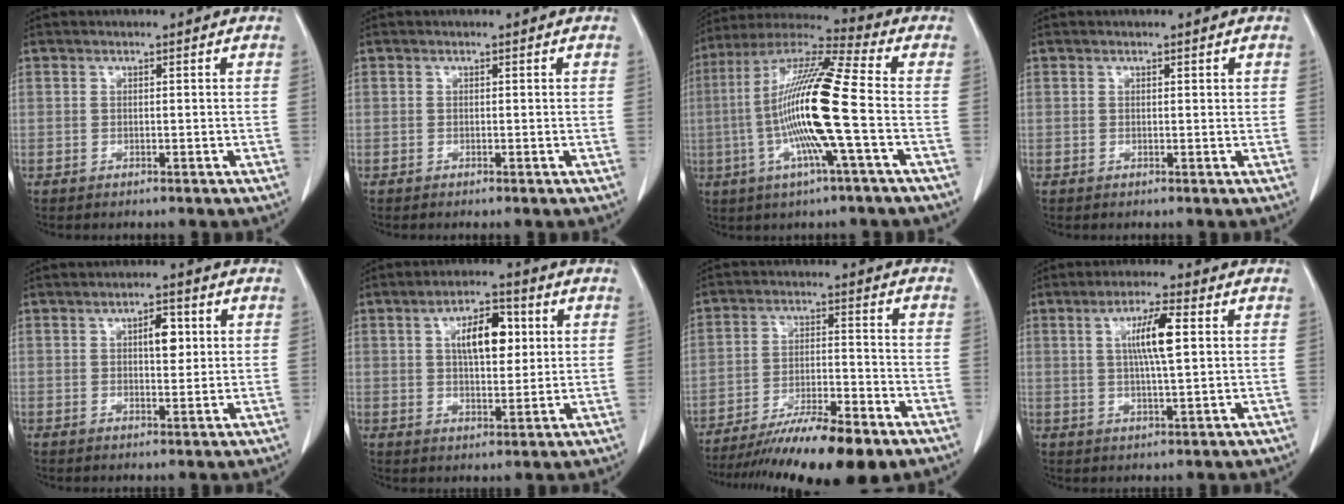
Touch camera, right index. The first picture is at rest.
{"total": 0.0}
{"total": 16.7, "force": [-2.7, -0.2, 16.4], "torque": [-0.325, -0.001, -0.065]}
{"total": 0.5, "force": [0.3, 0.2, 0.4], "torque": [-0.007, -0.002, 0.003]}
{"total": 4.0, "force": [1.1, 1.6, 3.5], "torque": [-0.054, 0.004, 0.016]}
{"total": 8.1, "force": [2.2, 3.4, 7.1], "torque": [-0.120, 0.014, 0.036]}
{"total": 15.7, "force": [-12.1, 1.6, 9.8], "torque": [-0.154, -0.020, -0.199]}
{"total": 6.9, "force": [1.6, 0.5, 6.7], "torque": [-0.123, 0.003, 0.027]}